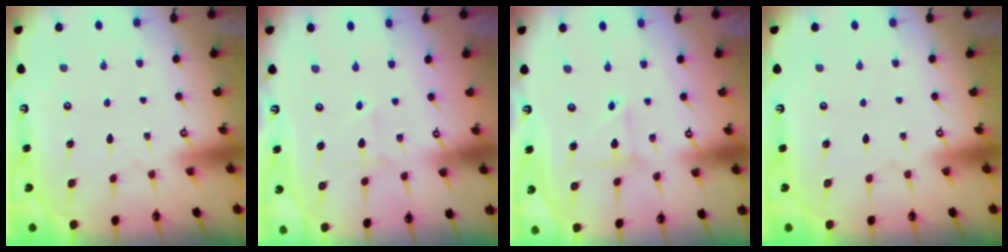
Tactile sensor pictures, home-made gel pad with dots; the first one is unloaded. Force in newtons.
{"total": 2.7, "press": 2.5, "slide": 0.9}
{"total": 3.0, "press": 3.0, "slide": 0.2}
{"total": 0.0}